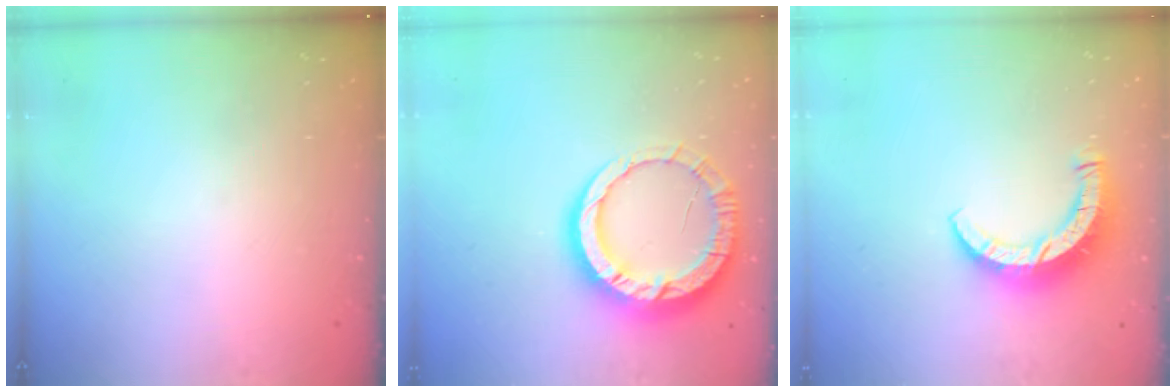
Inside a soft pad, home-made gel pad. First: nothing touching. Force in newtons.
{"total": 14.6, "press": 14.5, "slide": 1.4}
{"total": 9.0, "press": 8.9, "slide": 1.0}